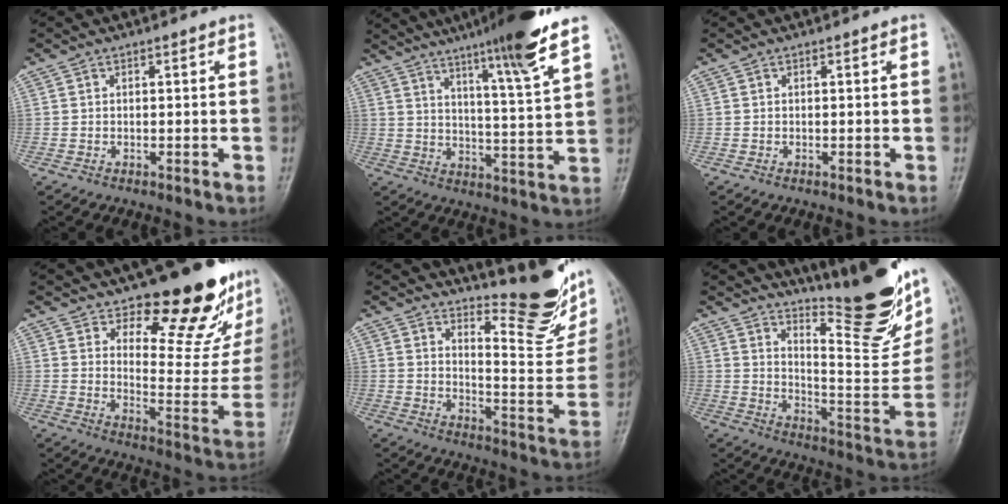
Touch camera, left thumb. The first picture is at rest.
{"total": 14.9, "force": [10.5, -0.2, 10.6], "torque": [-0.161, -0.051, 0.156]}
{"total": 0.0}
{"total": 19.5, "force": [14.3, 7.1, 11.1], "torque": [-0.097, -0.128, 0.193]}
{"total": 15.1, "force": [12.7, 3.4, 7.5], "torque": [-0.073, -0.121, 0.174]}
{"total": 20.1, "force": [15.2, 3.8, 12.5], "torque": [-0.145, -0.126, 0.230]}